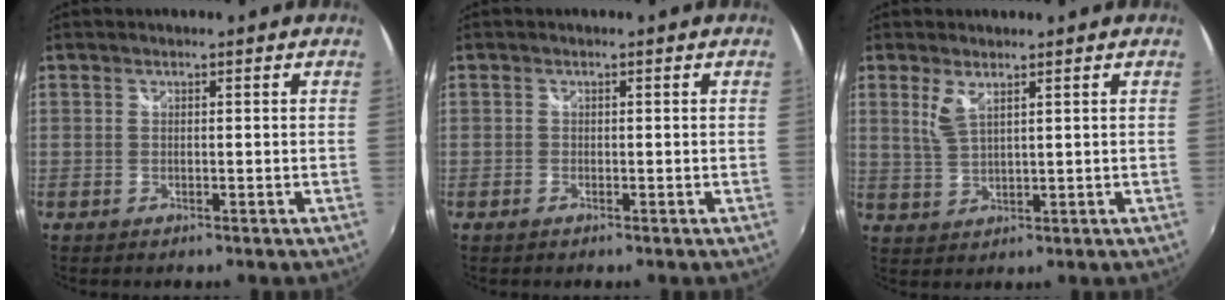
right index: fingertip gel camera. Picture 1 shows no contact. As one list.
[{"total": 0.7, "force": [-0.6, 0.3, 0.2], "torque": [-0.005, -0.003, -0.013]}, {"total": 3.5, "force": [1.9, 1.0, 2.8], "torque": [-0.057, -0.003, 0.040]}]